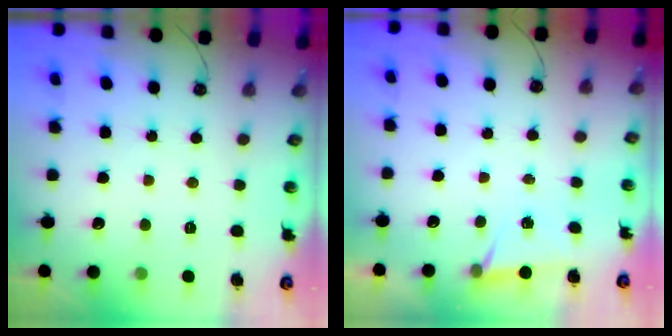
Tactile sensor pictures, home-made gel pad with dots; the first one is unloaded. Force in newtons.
{"total": 4.6, "press": 1.6, "slide": 4.3}